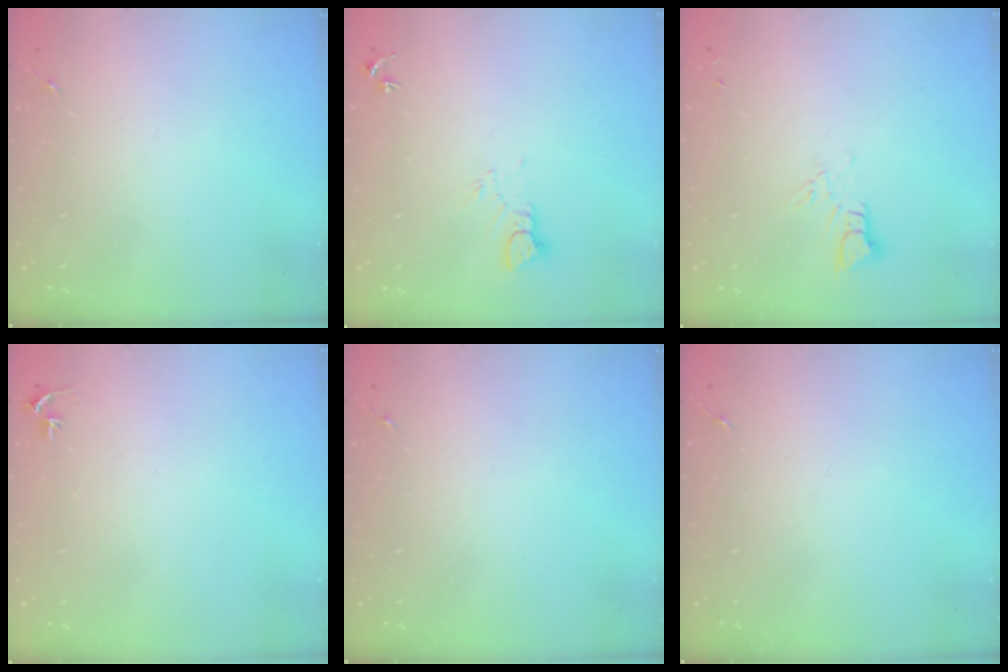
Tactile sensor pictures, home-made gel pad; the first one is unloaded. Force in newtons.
{"total": 3.6, "press": 3.5, "slide": 0.3}
{"total": 4.0, "press": 4.0, "slide": 0.4}
{"total": 2.9, "press": 2.9, "slide": 0.2}
{"total": 0.0}
{"total": 0.0}